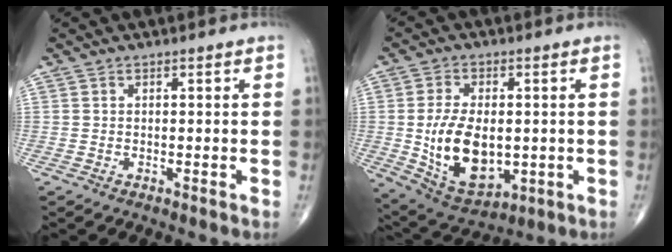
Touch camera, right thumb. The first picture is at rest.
{"total": 14.6, "force": [-1.1, 8.5, 11.8], "torque": [-0.191, -0.009, 0.004]}